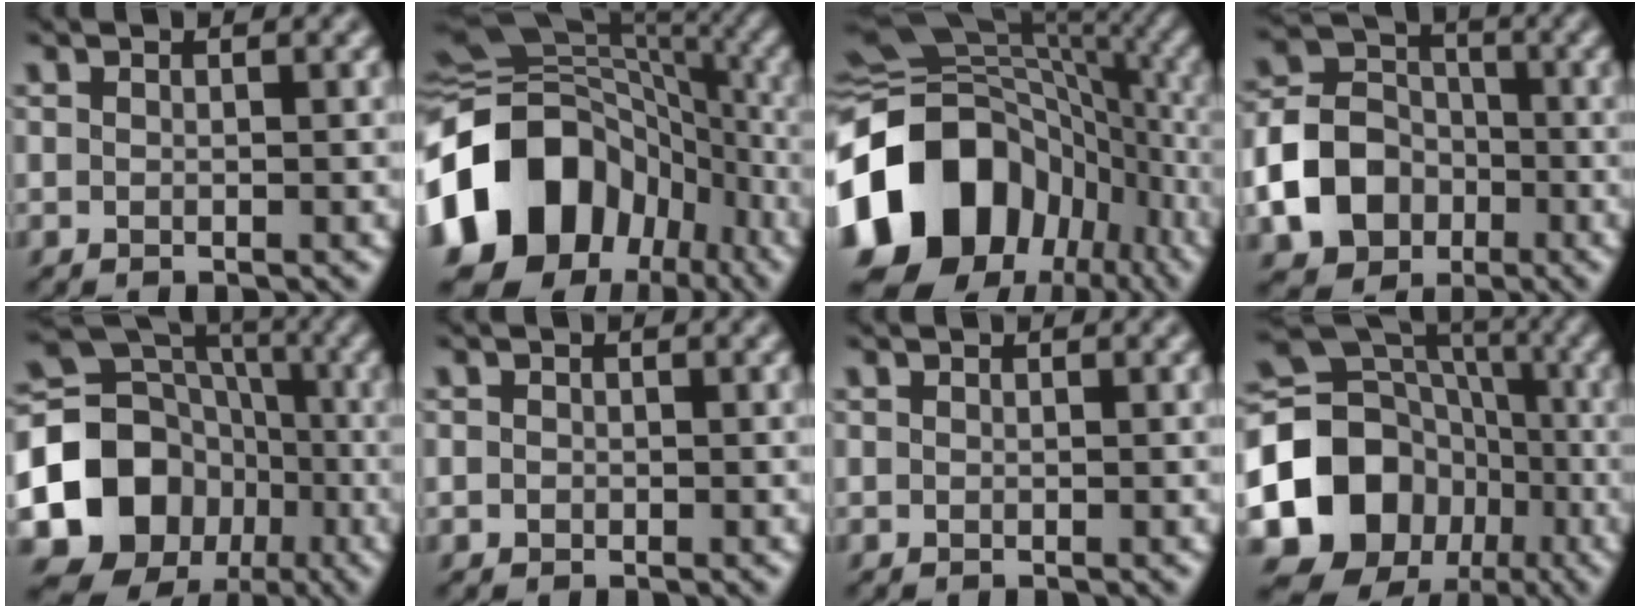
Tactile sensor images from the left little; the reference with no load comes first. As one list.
[{"total": 16.3, "force": [-5.7, 13.1, 7.9], "torque": [-0.174, -0.003, -0.113]}, {"total": 17.8, "force": [-5.9, 13.8, 9.5], "torque": [-0.224, -0.006, -0.115]}, {"total": 7.1, "force": [-2.4, 5.7, 3.5], "torque": [-0.068, 0.005, -0.054]}, {"total": 13.6, "force": [-3.8, 11.6, 6.0], "torque": [-0.137, -0.010, -0.080]}, {"total": 0.6, "force": [-0.1, 0.6, 0.1], "torque": [0.002, -0.003, -0.003]}, {"total": 0.0}, {"total": 15.4, "force": [-4.4, 13.2, 6.7], "torque": [-0.157, -0.006, -0.099]}]